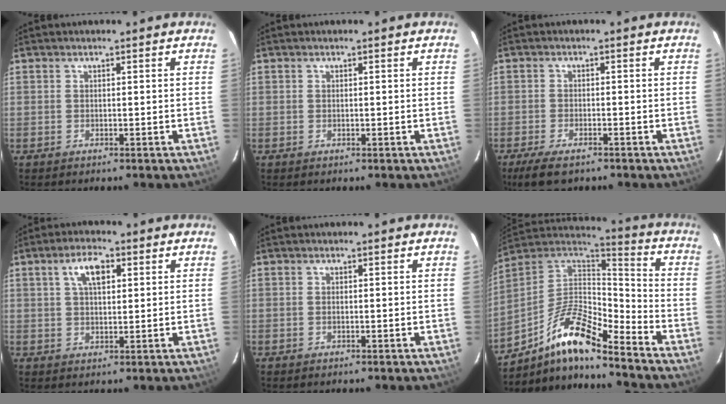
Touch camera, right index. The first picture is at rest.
{"total": 0.0}
{"total": 6.1, "force": [-4.5, 2.1, 3.5], "torque": [-0.089, -0.019, -0.081]}
{"total": 5.6, "force": [2.1, 2.6, 4.5], "torque": [-0.082, 0.013, 0.039]}
{"total": 0.0}
{"total": 15.0, "force": [-10.4, 3.4, 10.2], "torque": [-0.197, 0.002, -0.206]}